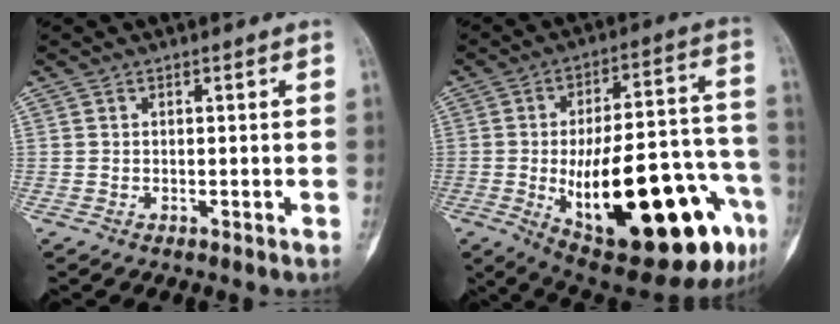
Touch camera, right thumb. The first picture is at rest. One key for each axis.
{"total": 31.7, "fx": -10.6, "fy": 11.4, "fz": 27.6, "tx": -0.355, "ty": 0.030, "tz": -0.129}